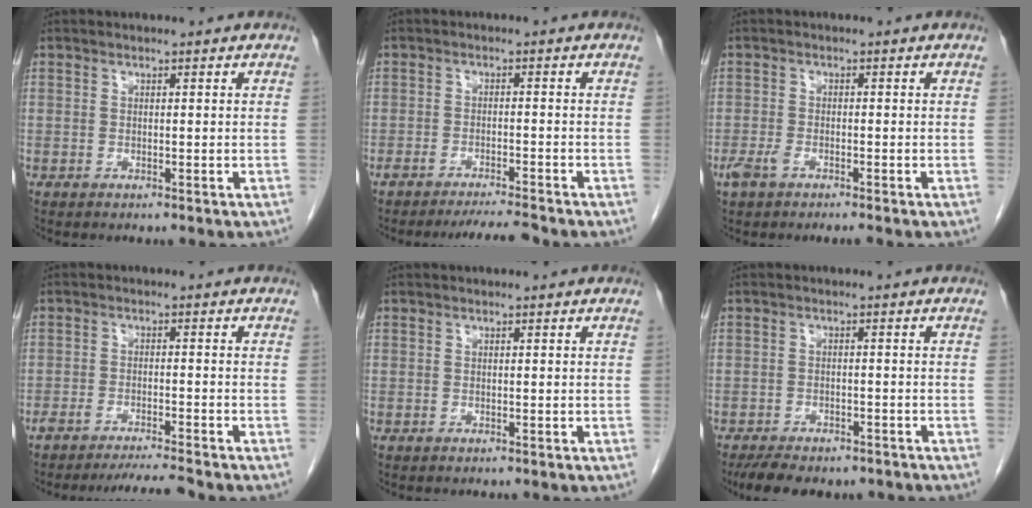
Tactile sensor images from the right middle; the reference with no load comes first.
{"total": 5.0, "force": [-4.6, -0.5, 1.7], "torque": [-0.022, -0.012, -0.075]}
{"total": 2.7, "force": [-1.8, 0.7, 1.9], "torque": [-0.043, -0.004, -0.035]}
{"total": 5.3, "force": [-4.9, -1.0, 1.7], "torque": [-0.021, -0.012, -0.080]}
{"total": 0.0}
{"total": 9.4, "force": [-7.6, 3.7, 4.3], "torque": [-0.062, 0.000, -0.104]}